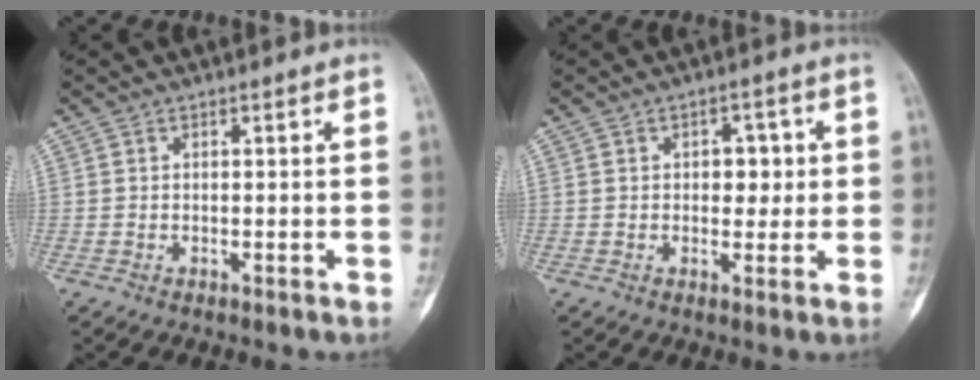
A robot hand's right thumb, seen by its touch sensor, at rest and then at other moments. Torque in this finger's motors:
{"motor_torque": [0.50, 0.43, 0.23, -0.36, 0.15]}